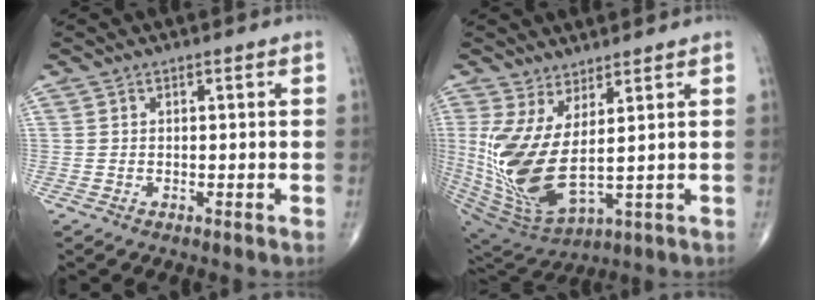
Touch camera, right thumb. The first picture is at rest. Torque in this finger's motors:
{"motor_torque": [1.52, 2.01, 0.75, -0.54, 0.62]}